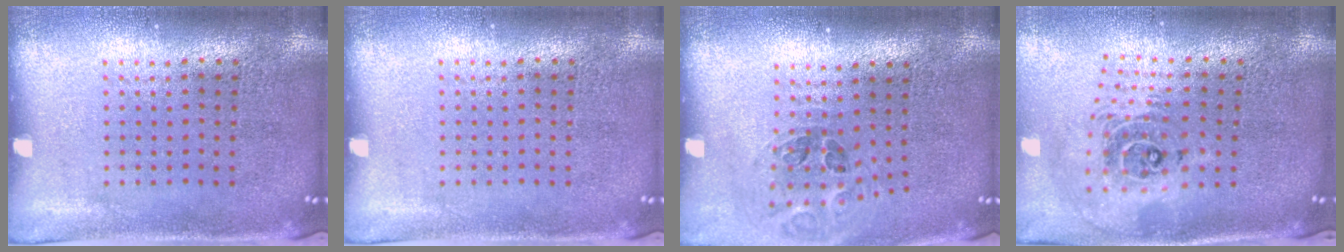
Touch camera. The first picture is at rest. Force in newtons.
{"total": 0.0}
{"total": 1.2, "press": 1.1, "slide": 0.4}
{"total": 2.3, "press": 1.7, "slide": 1.5}